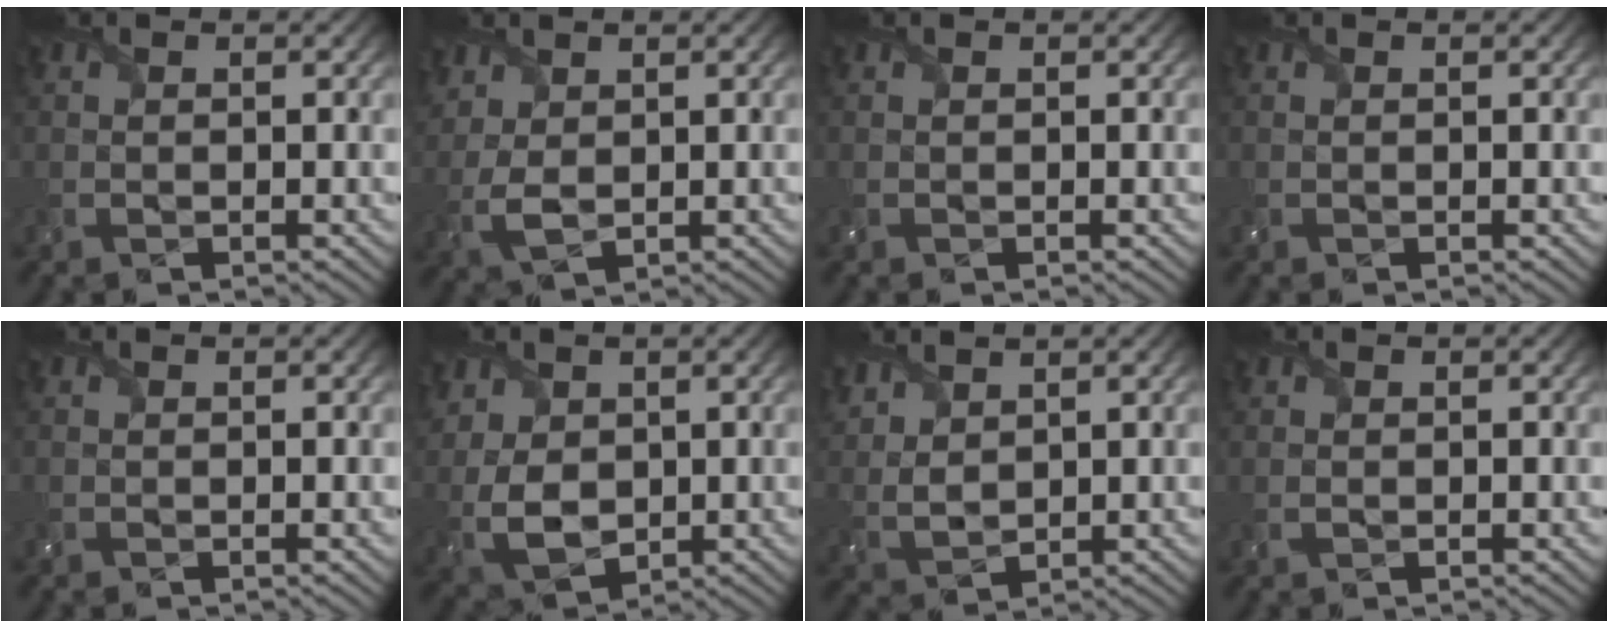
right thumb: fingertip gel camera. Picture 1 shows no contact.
{"total": 4.1, "force": [1.5, 2.9, 2.5], "torque": [-0.074, -0.005, 0.034]}
{"total": 0.0}
{"total": 0.0}
{"total": 0.0}
{"total": 7.9, "force": [1.5, 6.0, 4.8], "torque": [-0.149, -0.007, 0.032]}
{"total": 5.6, "force": [3.8, 2.8, 3.1], "torque": [-0.095, 0.005, 0.082]}
{"total": 0.6, "force": [-0.1, 0.5, 0.4], "torque": [-0.011, -0.004, 0.000]}